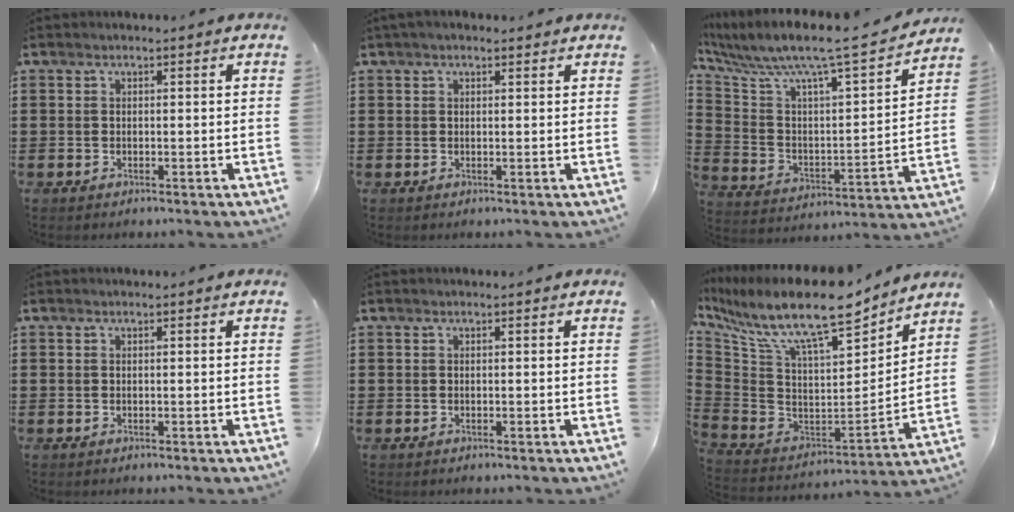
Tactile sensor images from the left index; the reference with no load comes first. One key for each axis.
{"total": 1.1, "fx": 0.7, "fy": 0.5, "fz": 0.7, "tx": -0.014, "ty": 0.004, "tz": 0.013}
{"total": 8.0, "fx": 6.6, "fy": 0.4, "fz": 4.4, "tx": -0.117, "ty": -0.060, "tz": 0.102}
{"total": 0.0}
{"total": 0.0}
{"total": 13.6, "fx": 10.3, "fy": 3.2, "fz": 8.2, "tx": -0.187, "ty": -0.070, "tz": 0.176}